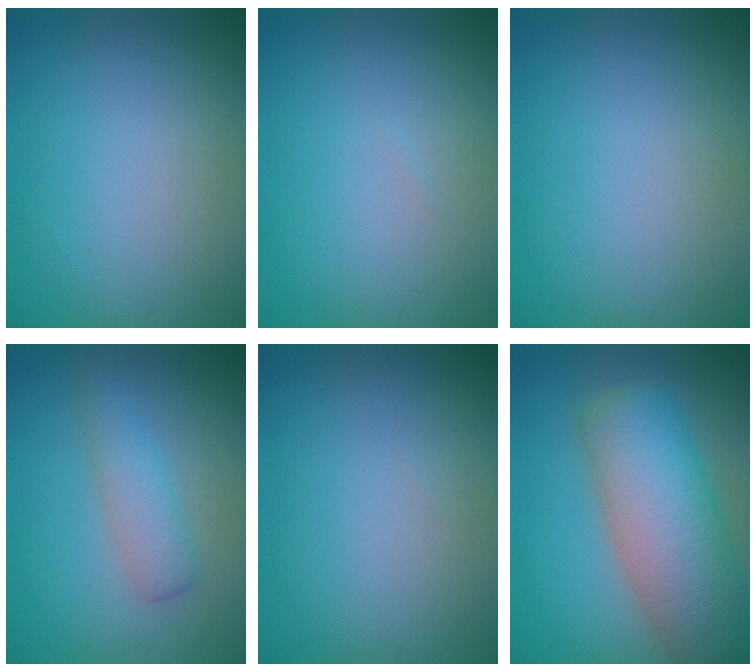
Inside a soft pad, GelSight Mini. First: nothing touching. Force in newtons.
{"total": 0.0}
{"total": 0.0}
{"total": 2.6, "press": 2.6, "slide": 0.0}
{"total": 0.0}
{"total": 10.6, "press": 10.6, "slide": 0.6}